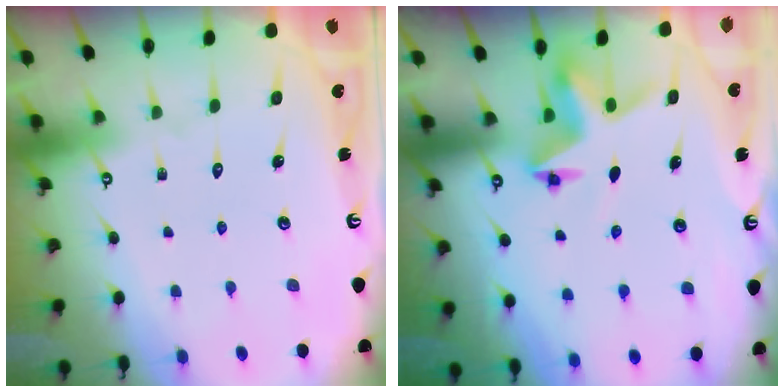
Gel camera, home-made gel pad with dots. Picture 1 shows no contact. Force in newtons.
{"total": 4.3, "press": 4.3, "slide": 0.1}